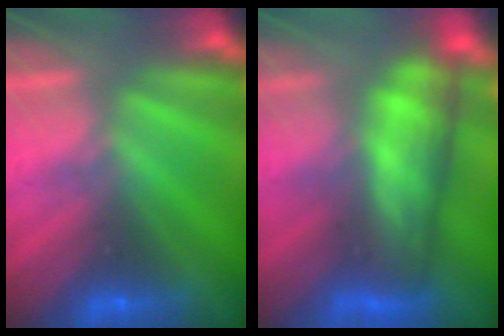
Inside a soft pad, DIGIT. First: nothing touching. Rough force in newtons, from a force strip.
{"total": 5.7}